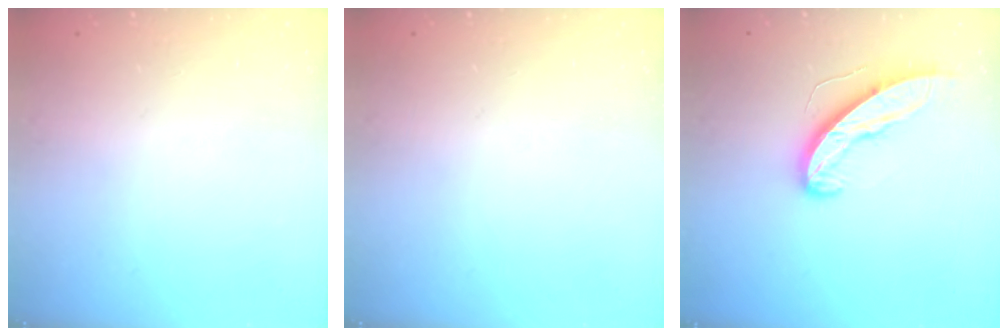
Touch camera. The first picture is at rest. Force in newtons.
{"total": 0.0}
{"total": 10.0, "press": 10.0, "slide": 0.7}